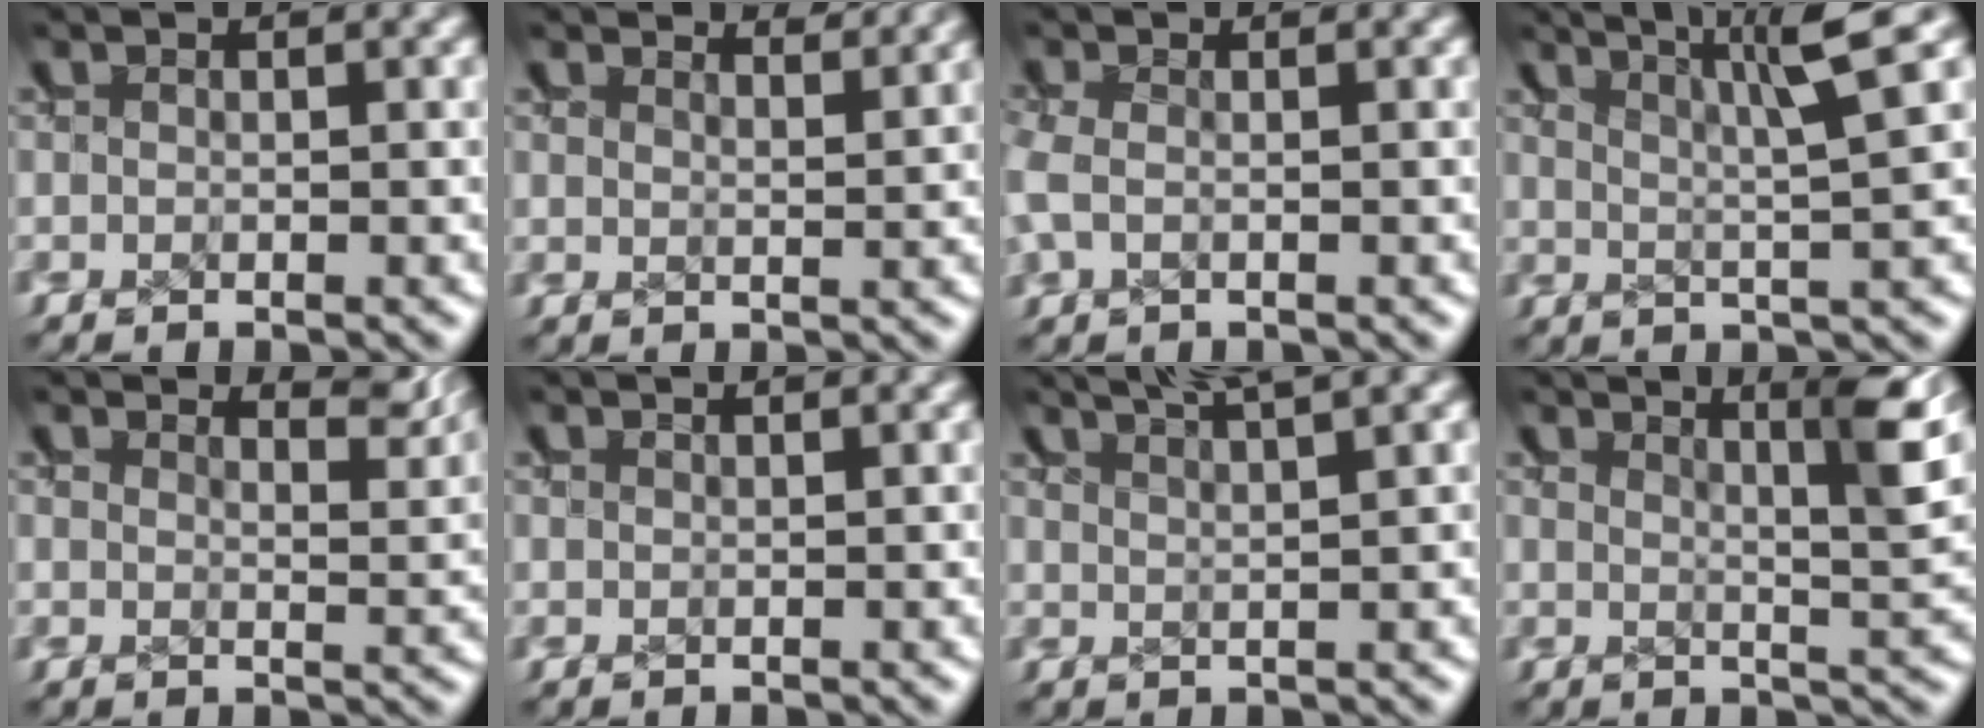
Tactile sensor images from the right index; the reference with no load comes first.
{"total": 2.8, "force": [2.7, -0.8, 0.0], "torque": [0.003, 0.001, 0.046]}
{"total": 0.9, "force": [0.4, 0.1, 0.8], "torque": [-0.021, -0.002, 0.014]}
{"total": 5.2, "force": [3.7, -0.2, 3.5], "torque": [-0.018, 0.012, 0.058]}
{"total": 4.0, "force": [3.6, 0.2, 1.8], "torque": [-0.019, 0.004, 0.057]}
{"total": 1.0, "force": [0.5, -0.7, -0.4], "torque": [0.008, -0.001, 0.011]}
{"total": 4.3, "force": [4.0, -0.1, 1.8], "torque": [-0.011, 0.016, 0.063]}
{"total": 5.9, "force": [3.8, 0.1, 4.6], "torque": [-0.035, 0.005, 0.059]}